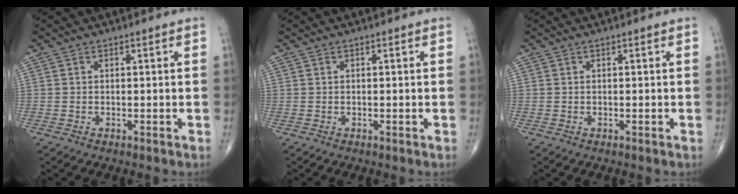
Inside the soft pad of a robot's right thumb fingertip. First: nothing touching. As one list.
[{"total": 0.0}, {"total": 0.0}]